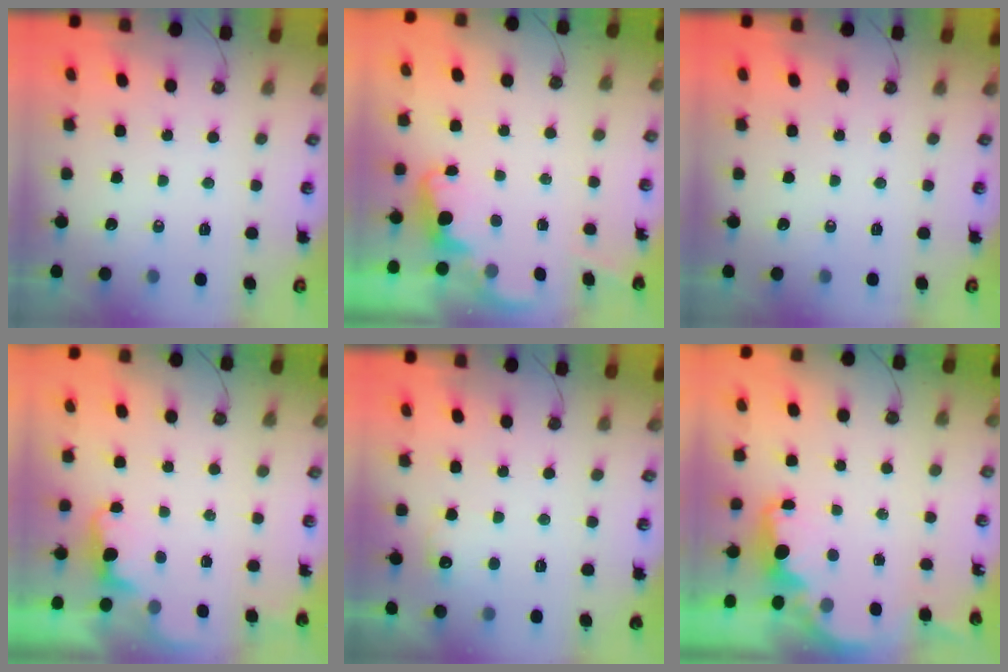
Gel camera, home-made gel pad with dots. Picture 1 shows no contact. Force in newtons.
{"total": 2.5, "press": 2.4, "slide": 0.7}
{"total": 0.0}
{"total": 1.6, "press": 1.3, "slide": 0.8}
{"total": 5.3, "press": 5.1, "slide": 1.2}
{"total": 2.2, "press": 2.1, "slide": 0.6}